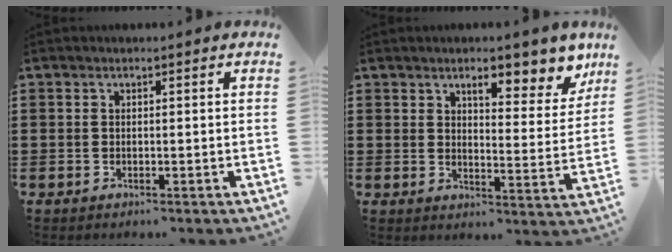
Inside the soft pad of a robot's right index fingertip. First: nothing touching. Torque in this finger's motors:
{"motor_torque": [0.86, 0.62, 0.21, 0.11]}